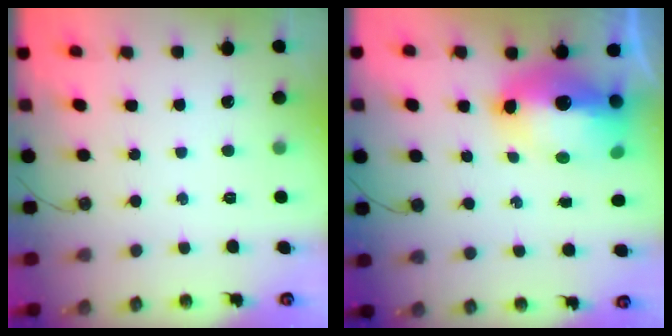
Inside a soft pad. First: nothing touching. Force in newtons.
{"total": 15.0, "press": 14.9, "slide": 1.3}